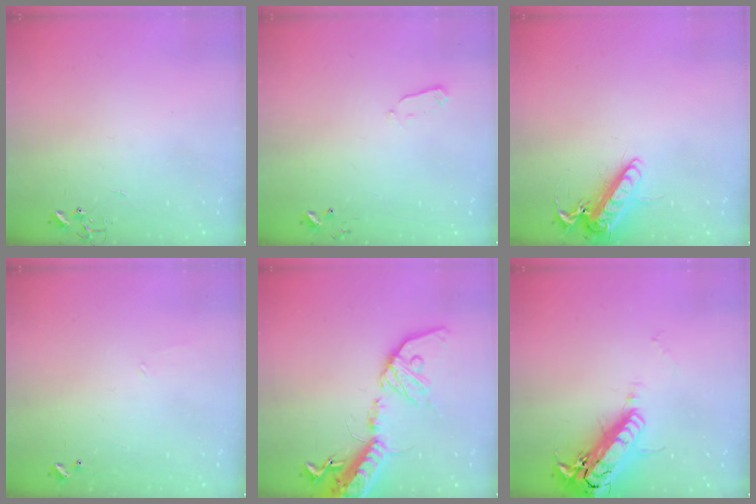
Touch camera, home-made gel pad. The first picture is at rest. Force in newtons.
{"total": 2.7, "press": 2.6, "slide": 0.4}
{"total": 13.5, "press": 13.3, "slide": 2.1}
{"total": 5.6, "press": 5.6, "slide": 0.4}
{"total": 20.9, "press": 20.4, "slide": 4.4}
{"total": 21.3, "press": 20.9, "slide": 4.0}